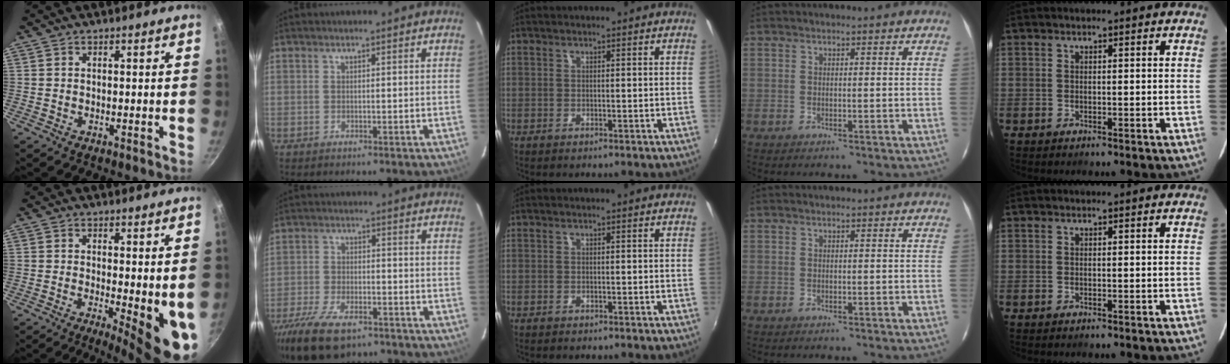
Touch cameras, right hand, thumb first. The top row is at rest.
{"thumb": {"total": 9.8, "force": [-1.2, 2.7, 9.3], "torque": [-0.105, -0.016, -0.010]}, "index": {"total": 15.1, "force": [-10.3, 6.7, 8.6], "torque": [-0.201, -0.027, -0.182]}}